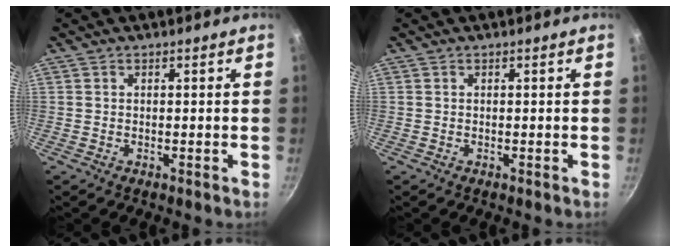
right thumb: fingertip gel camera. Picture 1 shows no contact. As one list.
[{"total": 0.0}]